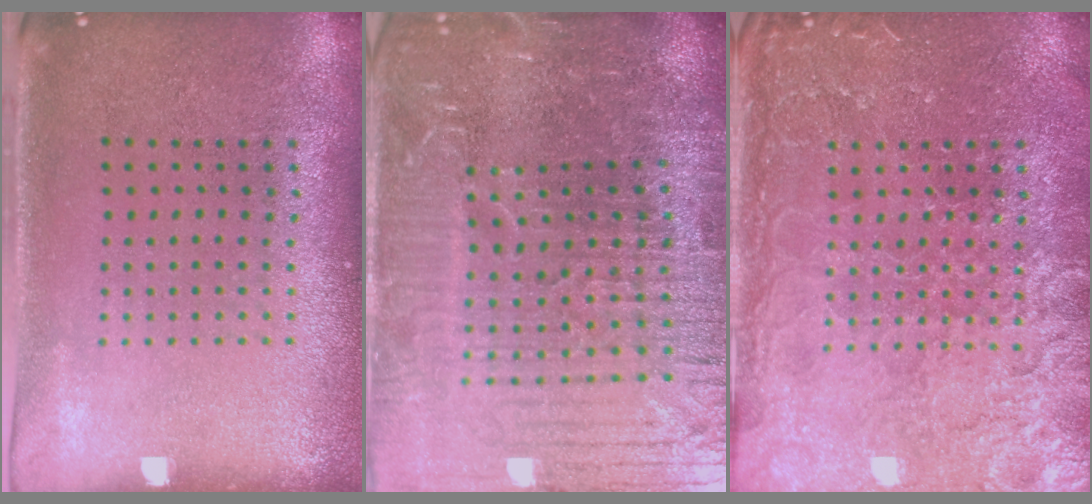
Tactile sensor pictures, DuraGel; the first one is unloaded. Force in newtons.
{"total": 7.0, "press": 6.1, "slide": 3.4}
{"total": 3.8, "press": 3.8, "slide": 0.5}